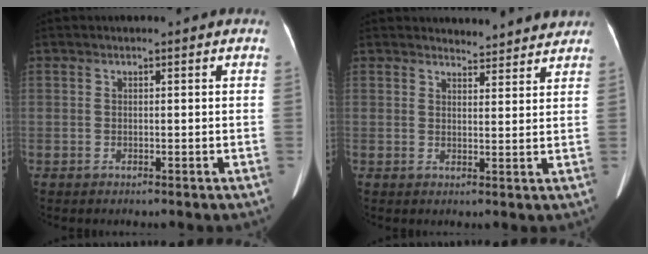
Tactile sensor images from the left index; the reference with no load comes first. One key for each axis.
{"total": 4.7, "fx": 4.6, "fy": 1.1, "fz": 0.4, "tx": -0.006, "ty": 0.007, "tz": 0.049}